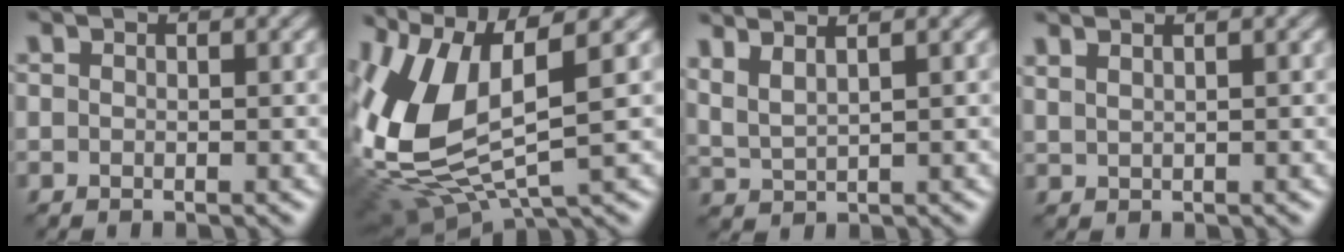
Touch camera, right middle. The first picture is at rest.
{"total": 9.7, "force": [1.6, 4.1, 8.6], "torque": [-0.205, -0.005, 0.038]}
{"total": 3.0, "force": [2.4, 0.6, 1.8], "torque": [-0.044, 0.022, 0.045]}
{"total": 1.0, "force": [0.9, 0.1, 0.5], "torque": [-0.013, 0.008, 0.028]}